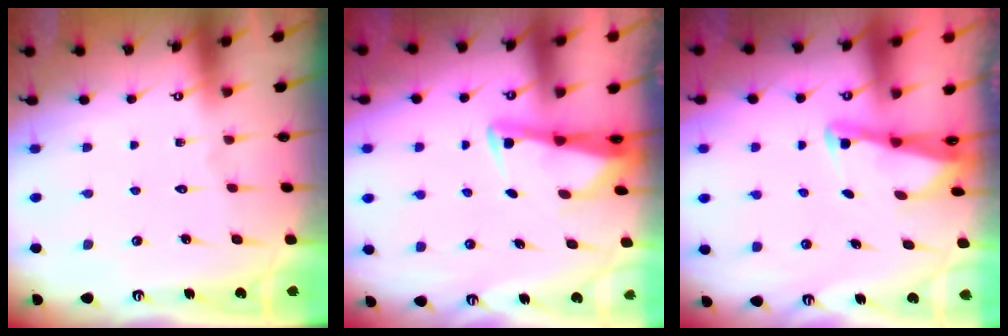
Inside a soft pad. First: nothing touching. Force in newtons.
{"total": 2.5, "press": 2.5, "slide": 0.5}
{"total": 2.6, "press": 2.6, "slide": 0.2}